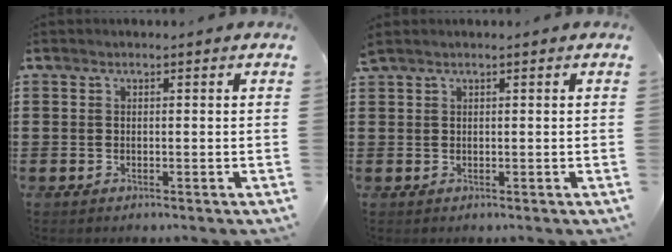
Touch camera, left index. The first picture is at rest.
{"total": 0.6, "force": [0.4, 0.0, 0.5], "torque": [-0.010, 0.000, 0.008]}